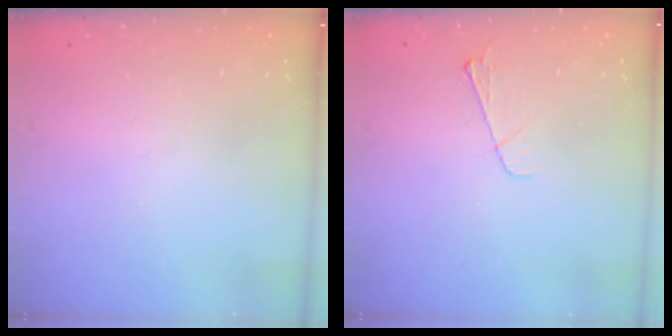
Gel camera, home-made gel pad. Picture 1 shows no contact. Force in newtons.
{"total": 3.9, "press": 3.9, "slide": 0.5}